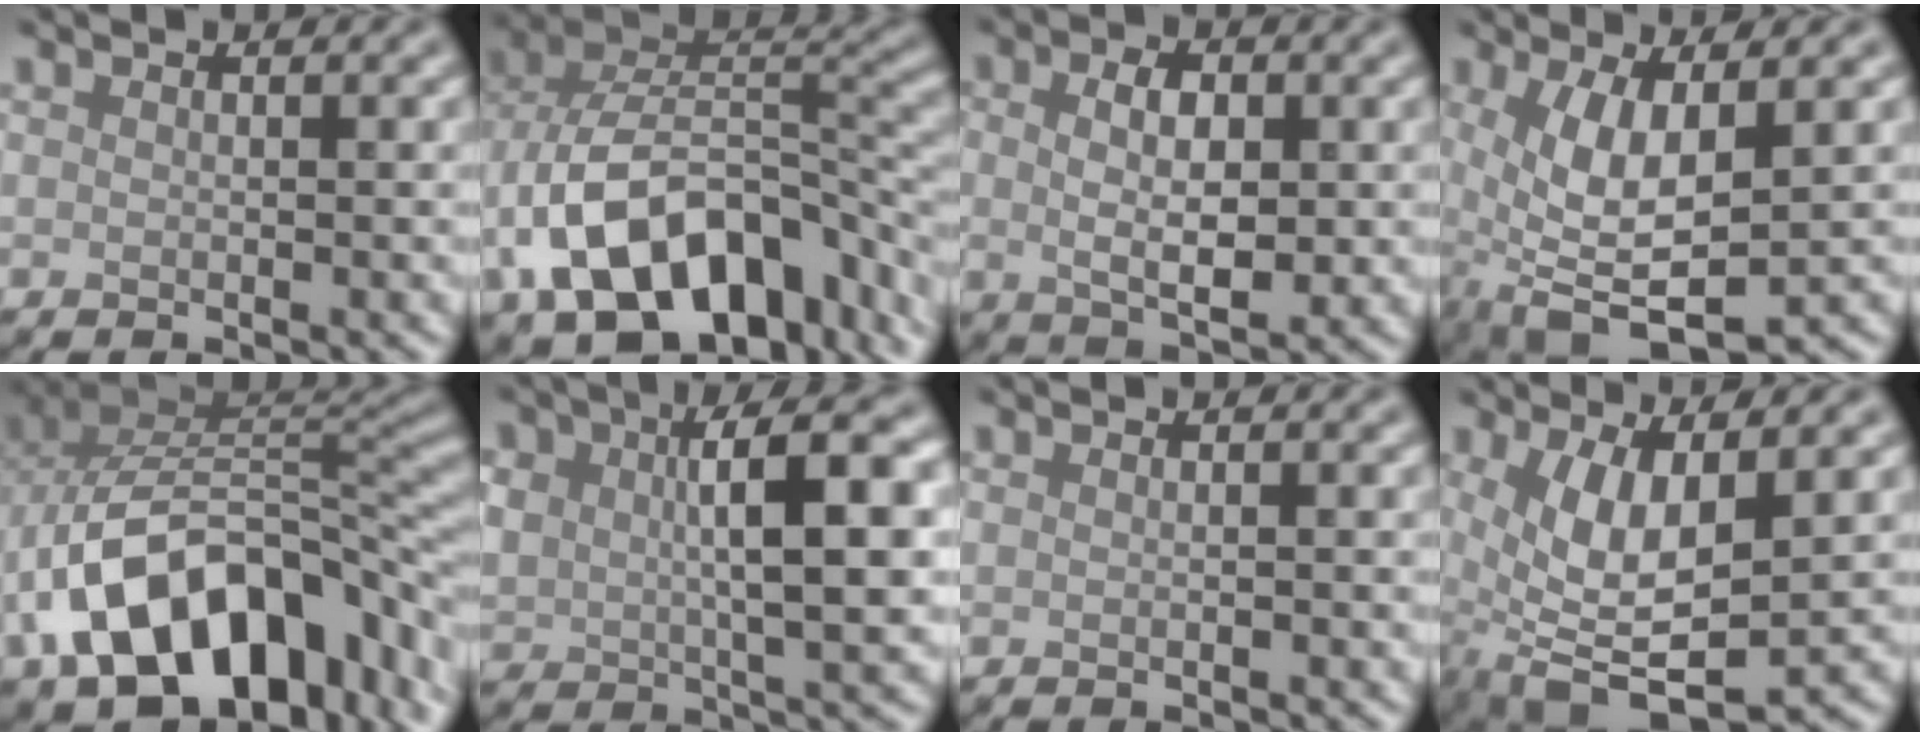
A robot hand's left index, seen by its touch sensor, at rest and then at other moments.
{"total": 15.2, "force": [-5.7, 9.1, 10.7], "torque": [-0.192, 0.000, -0.094]}
{"total": 5.0, "force": [0.4, 2.6, 4.2], "torque": [-0.069, 0.001, 0.006]}
{"total": 6.6, "force": [-0.1, 2.7, 6.0], "torque": [-0.133, -0.012, 0.005]}
{"total": 15.4, "force": [-4.1, 10.4, 10.6], "torque": [-0.175, -0.008, -0.066]}
{"total": 8.9, "force": [1.8, 4.4, 7.5], "torque": [-0.135, 0.005, 0.032]}
{"total": 0.7, "force": [0.0, 0.2, 0.6], "torque": [-0.006, 0.000, -0.002]}
{"total": 7.0, "force": [0.6, 3.1, 6.3], "torque": [-0.141, -0.016, 0.021]}